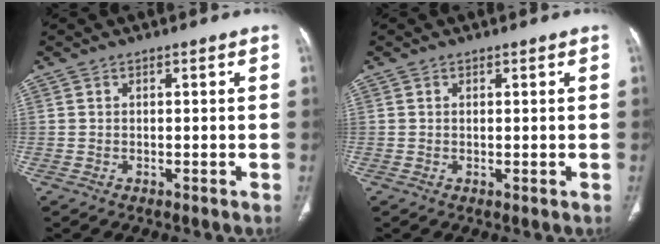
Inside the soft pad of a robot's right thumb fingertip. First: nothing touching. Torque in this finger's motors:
{"motor_torque": [0.26, -0.41, -0.18, -0.03, -0.01]}